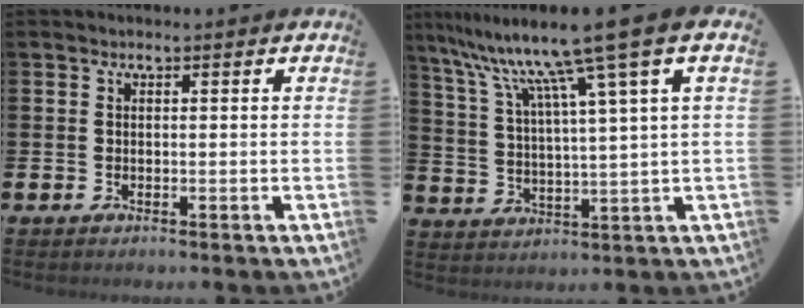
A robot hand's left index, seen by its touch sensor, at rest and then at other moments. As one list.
[{"total": 11.7, "force": [8.3, 0.2, 8.3], "torque": [-0.186, -0.047, 0.130]}]